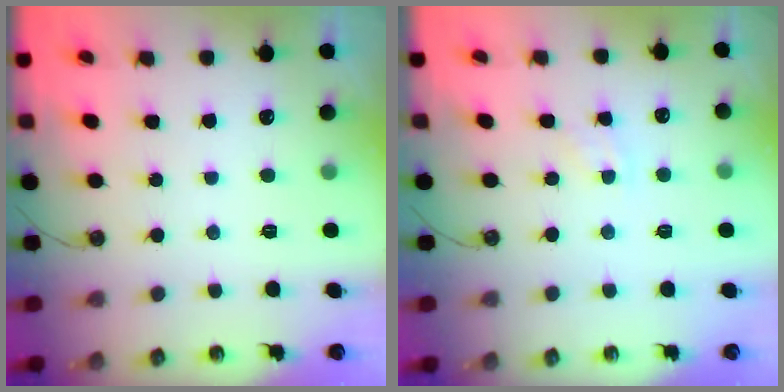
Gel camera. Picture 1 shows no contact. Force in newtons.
{"total": 3.8, "press": 3.7, "slide": 0.5}